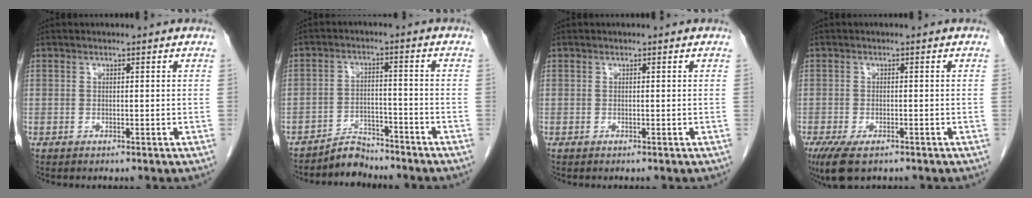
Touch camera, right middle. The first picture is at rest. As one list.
[{"total": 4.4, "force": [-4.2, 1.1, -0.3], "torque": [0.008, 0.001, -0.072]}, {"total": 0.0}, {"total": 6.0, "force": [-4.1, 2.3, 3.8], "torque": [-0.068, -0.013, -0.065]}]